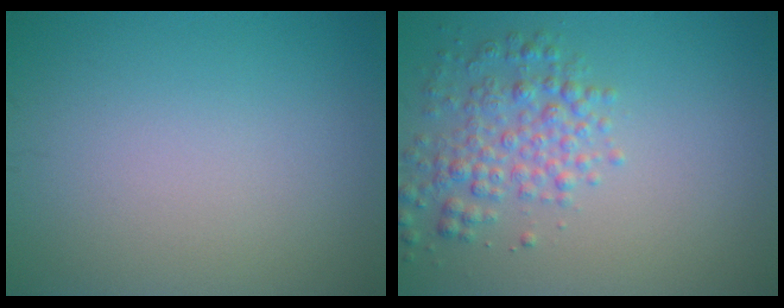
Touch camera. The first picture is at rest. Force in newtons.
{"total": 3.6, "press": 3.6, "slide": 0.2}